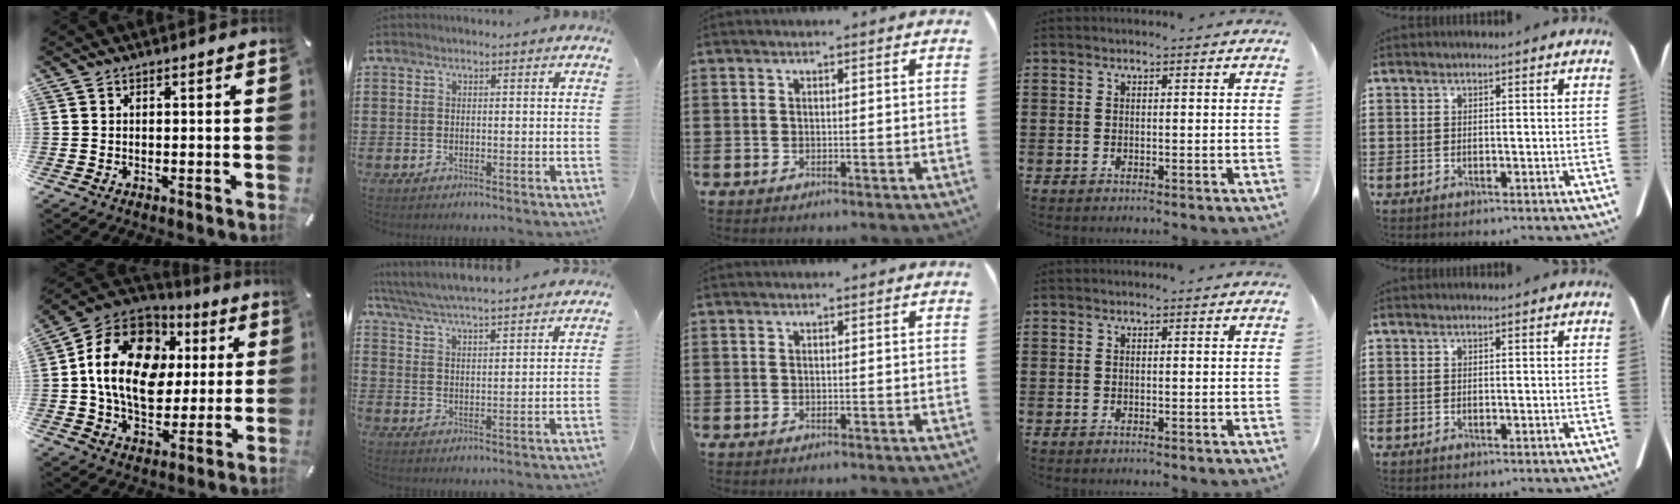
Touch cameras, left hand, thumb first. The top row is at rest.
{"thumb": {"total": 18.9, "force": [2.6, 14.1, 12.4], "torque": [-0.240, -0.002, 0.041]}, "index": {"total": 5.3, "force": [5.2, -0.2, 1.2], "torque": [-0.049, -0.035, 0.087]}}